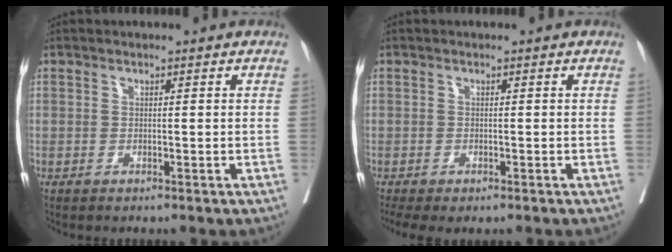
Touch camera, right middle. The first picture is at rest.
{"total": 3.7, "force": [-2.6, 1.6, 2.1], "torque": [-0.037, -0.012, -0.042]}